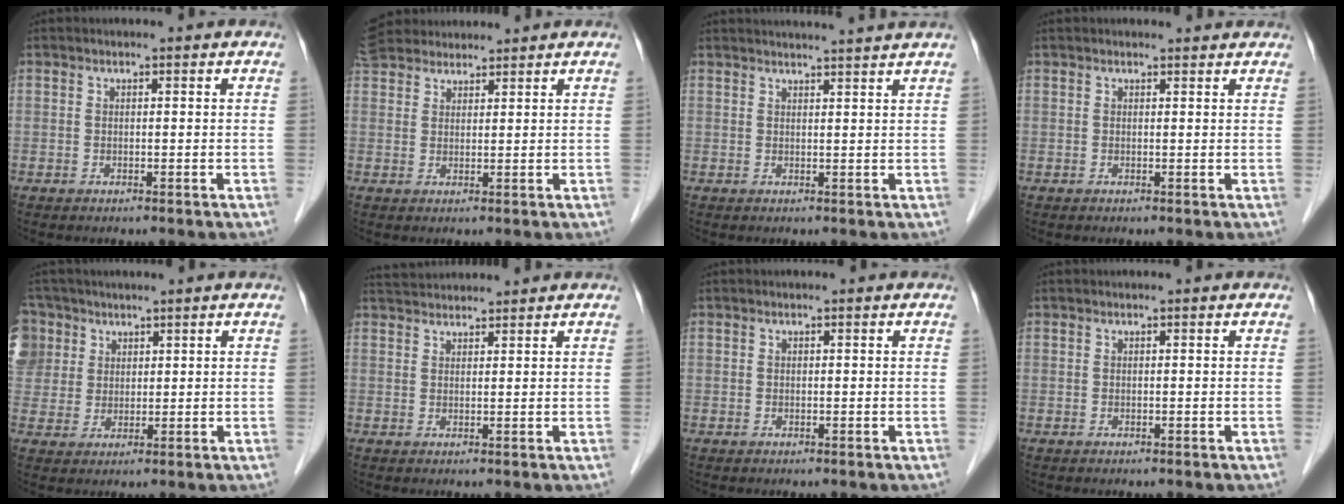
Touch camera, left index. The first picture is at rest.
{"total": 10.3, "force": [9.2, 3.6, 2.8], "torque": [-0.056, 0.049, 0.166]}
{"total": 7.6, "force": [7.2, -1.3, 1.9], "torque": [-0.018, 0.006, 0.080]}
{"total": 2.1, "force": [2.0, 0.4, 0.1], "torque": [-0.009, 0.007, 0.023]}
{"total": 13.8, "force": [6.5, 11.4, 4.3], "torque": [-0.158, 0.048, 0.145]}
{"total": 5.6, "force": [5.5, 0.3, 1.2], "torque": [-0.027, 0.038, 0.097]}
{"total": 0.0}
{"total": 0.0}